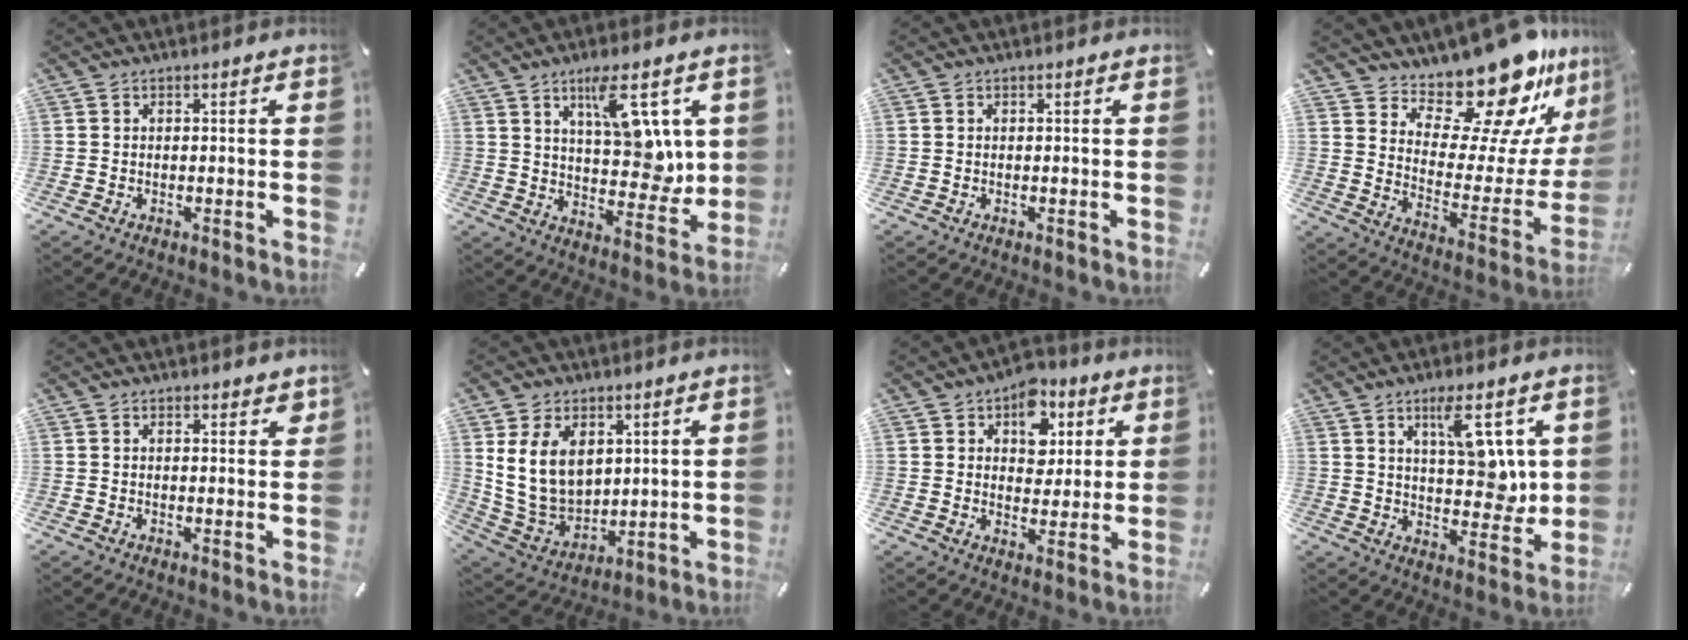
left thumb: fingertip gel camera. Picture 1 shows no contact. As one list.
[{"total": 13.8, "force": [6.4, 6.3, 10.5], "torque": [-0.138, -0.036, 0.108]}, {"total": 0.0}, {"total": 20.0, "force": [17.0, 6.9, 8.0], "torque": [-0.111, -0.153, 0.279]}, {"total": 2.0, "force": [1.5, 1.0, 0.9], "torque": [-0.011, -0.001, 0.026]}, {"total": 13.5, "force": [4.6, 10.4, 7.3], "torque": [-0.159, -0.021, 0.087]}, {"total": 10.2, "force": [4.1, 7.7, 5.3], "torque": [-0.062, -0.009, 0.067]}, {"total": 12.3, "force": [5.4, 5.5, 9.6], "torque": [-0.127, -0.027, 0.089]}]